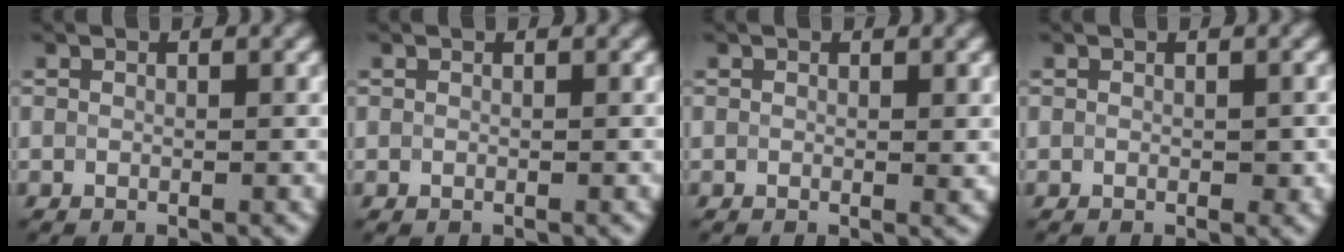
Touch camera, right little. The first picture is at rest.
{"total": 0.0}
{"total": 0.7, "force": [0.1, 0.4, 0.6], "torque": [-0.010, -0.001, 0.000]}
{"total": 1.0, "force": [-0.2, 0.7, 0.7], "torque": [-0.009, 0.000, -0.002]}